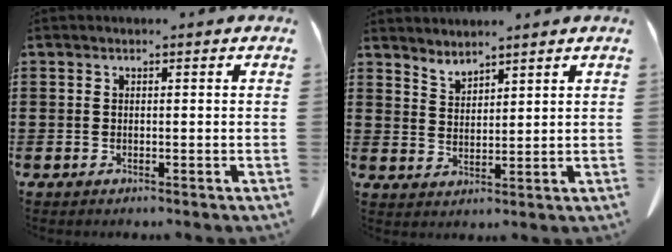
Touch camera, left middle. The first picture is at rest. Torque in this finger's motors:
{"motor_torque": [0.01, 0.01, 0.00, 0.00]}